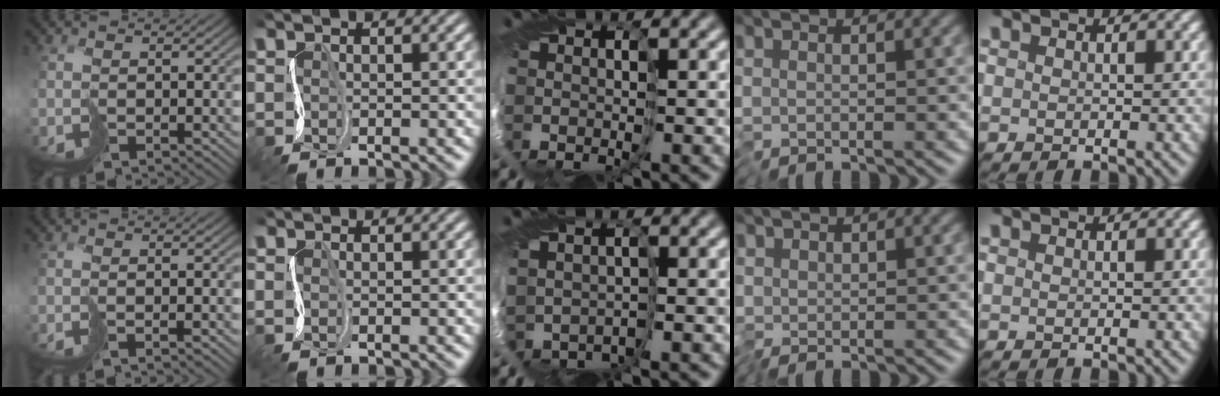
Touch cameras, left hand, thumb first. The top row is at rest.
{"thumb": {"total": 1.0, "force": [-0.8, -0.3, 0.4], "torque": [-0.002, 0.006, -0.018]}, "index": {"total": 0.5, "force": [-0.3, -0.1, -0.4], "torque": [0.008, -0.003, -0.007]}, "middle": {"total": 1.3, "force": [0.3, 1.1, -0.5], "torque": [0.000, 0.000, 0.012]}, "ring": {"total": 0.9, "force": [0.4, 0.8, 0.1], "torque": [-0.008, 0.005, 0.008]}}